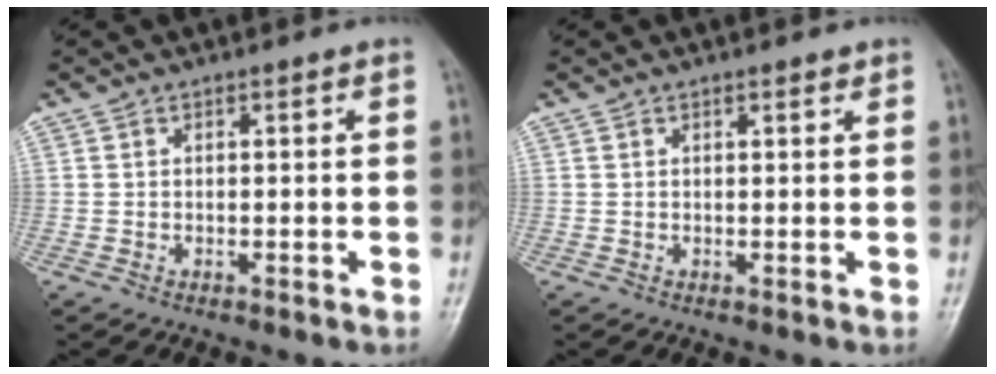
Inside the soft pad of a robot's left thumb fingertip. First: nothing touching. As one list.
[{"total": 1.0, "force": [0.8, 0.3, 0.6], "torque": [-0.010, -0.004, 0.011]}]